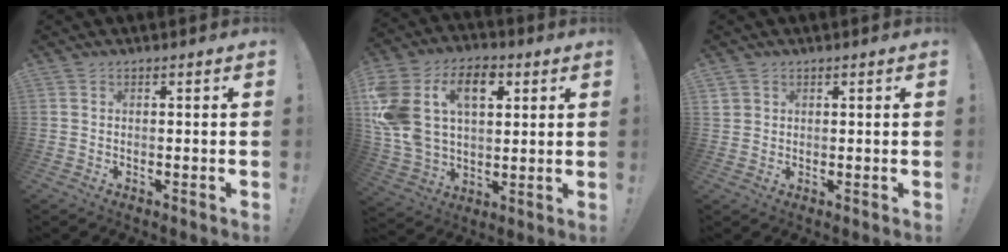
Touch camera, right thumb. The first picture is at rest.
{"total": 19.8, "force": [7.0, 13.4, 12.8], "torque": [-0.253, -0.019, 0.123]}
{"total": 2.0, "force": [1.2, 1.5, 0.4], "torque": [-0.005, -0.003, 0.023]}